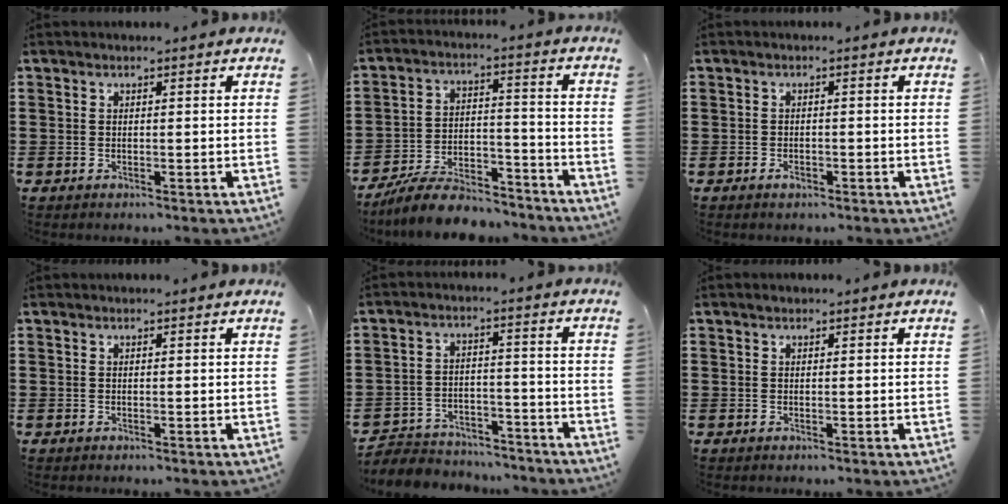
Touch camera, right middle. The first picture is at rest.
{"total": 8.4, "force": [-7.8, 1.7, 2.6], "torque": [-0.038, 0.028, -0.149]}
{"total": 1.1, "force": [-0.8, 0.5, 0.6], "torque": [-0.013, 0.000, -0.015]}
{"total": 0.0}
{"total": 4.4, "force": [-4.2, 1.0, -0.1], "torque": [-0.009, 0.010, -0.093]}
{"total": 0.5, "force": [0.4, 0.4, 0.1], "torque": [-0.002, 0.003, 0.007]}